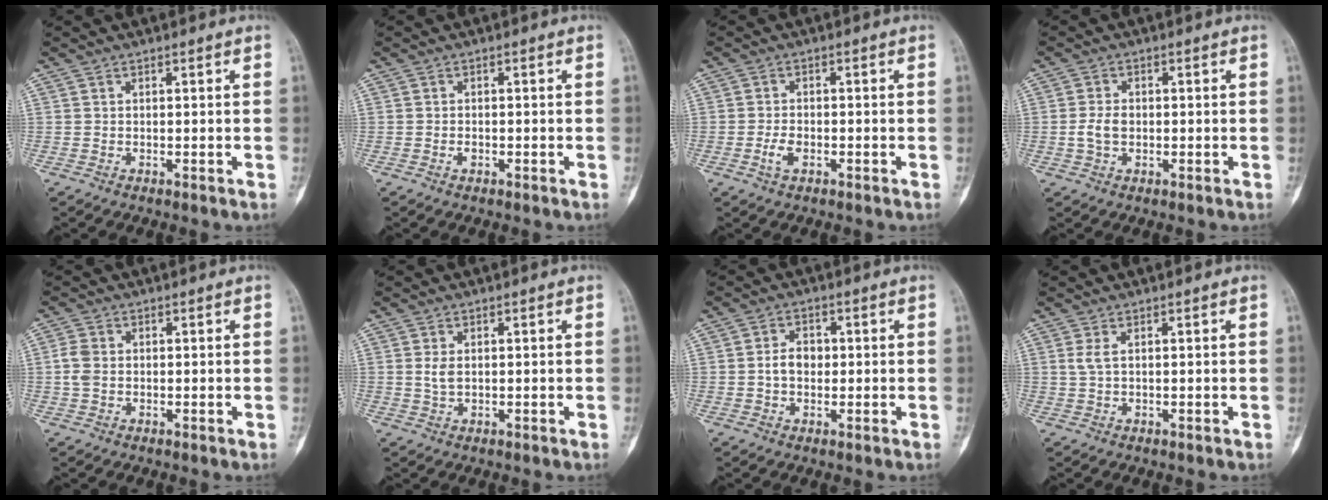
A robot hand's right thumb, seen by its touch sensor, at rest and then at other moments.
{"total": 1.0, "force": [-0.5, 0.6, 0.6], "torque": [-0.010, 0.003, -0.010]}
{"total": 2.9, "force": [-1.2, 1.5, 2.2], "torque": [-0.046, 0.008, -0.024]}
{"total": 3.4, "force": [-0.4, 2.3, 2.5], "torque": [-0.052, 0.007, -0.008]}
{"total": 3.1, "force": [-0.1, 2.2, 2.1], "torque": [-0.052, 0.005, -0.006]}
{"total": 2.1, "force": [0.3, 1.2, 1.8], "torque": [-0.038, -0.001, 0.007]}
{"total": 4.0, "force": [-0.1, 2.9, 2.7], "torque": [-0.042, 0.011, -0.007]}
{"total": 1.6, "force": [0.4, 0.5, 1.5], "torque": [-0.044, 0.007, 0.014]}